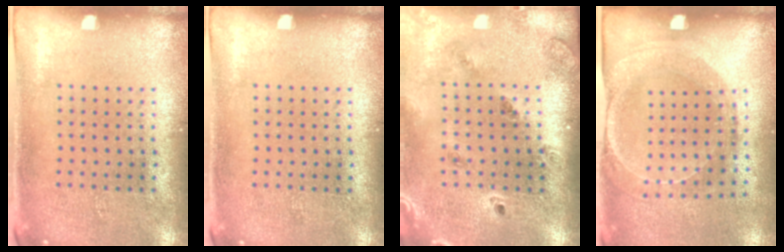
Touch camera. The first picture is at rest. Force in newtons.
{"total": 0.0}
{"total": 1.4, "press": 1.3, "slide": 0.2}
{"total": 1.5, "press": 1.5, "slide": 0.4}